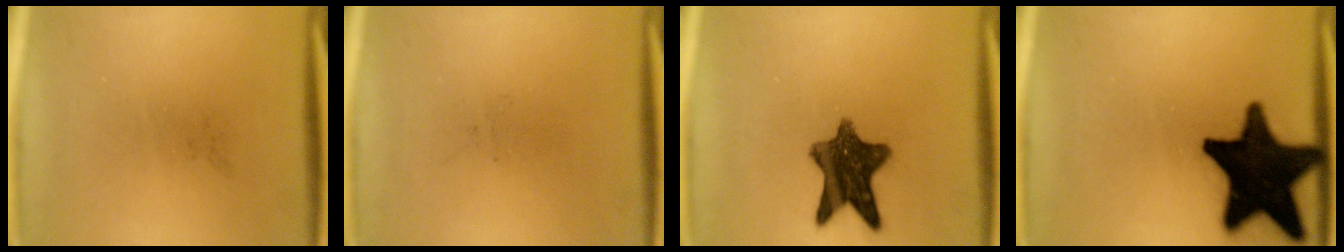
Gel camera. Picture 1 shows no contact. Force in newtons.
{"total": 0.0}
{"total": 10.6}
{"total": 20.2}